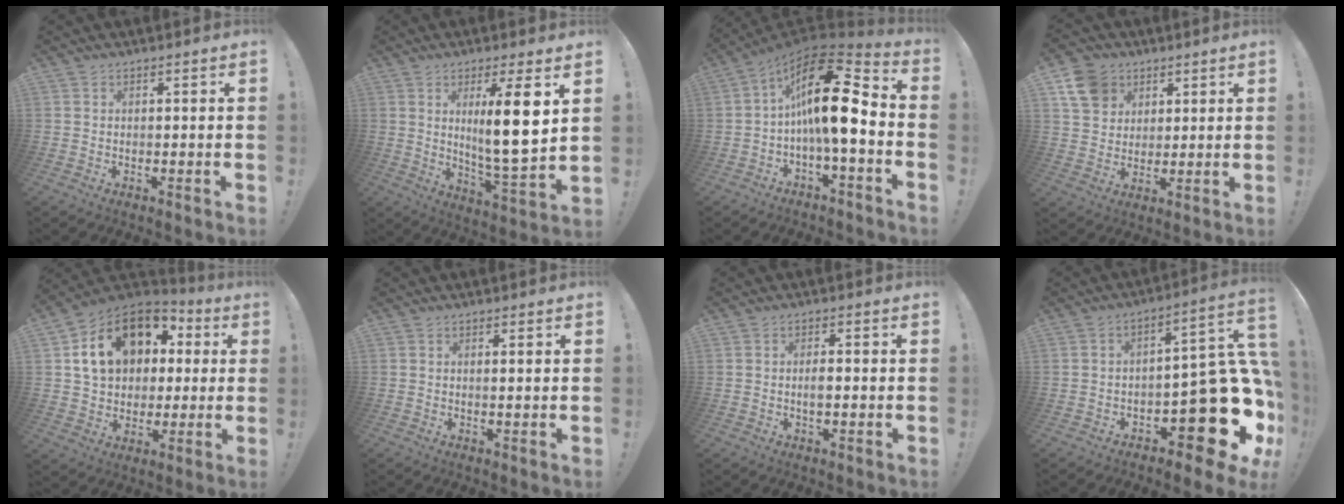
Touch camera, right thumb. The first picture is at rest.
{"total": 13.9, "force": [3.9, 1.9, 13.2], "torque": [-0.215, -0.026, 0.051]}
{"total": 19.7, "force": [1.3, 7.6, 18.1], "torque": [-0.308, -0.004, 0.018]}
{"total": 10.9, "force": [5.4, 8.7, 3.8], "torque": [-0.060, -0.023, 0.110]}
{"total": 19.3, "force": [6.5, 14.0, 11.6], "torque": [-0.186, -0.004, 0.134]}
{"total": 1.4, "force": [0.4, -0.1, 1.3], "torque": [-0.019, -0.005, 0.004]}
{"total": 2.6, "force": [-0.6, 0.8, 2.4], "torque": [-0.043, -0.003, -0.016]}
{"total": 20.6, "force": [-7.3, 9.0, 17.1], "torque": [-0.191, 0.027, -0.103]}